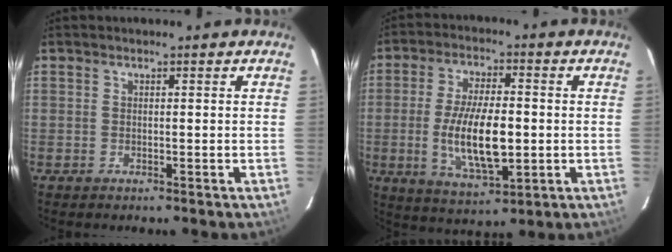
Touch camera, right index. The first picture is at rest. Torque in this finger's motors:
{"motor_torque": [1.62, -0.53, 1.05, 0.21]}